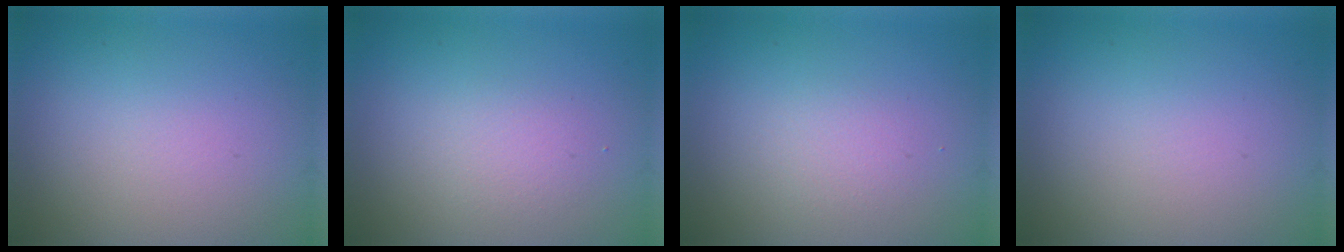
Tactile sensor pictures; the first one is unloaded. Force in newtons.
{"total": 1.3, "press": 1.3, "slide": 0.0}
{"total": 1.2, "press": 1.2, "slide": 0.1}
{"total": 0.0}